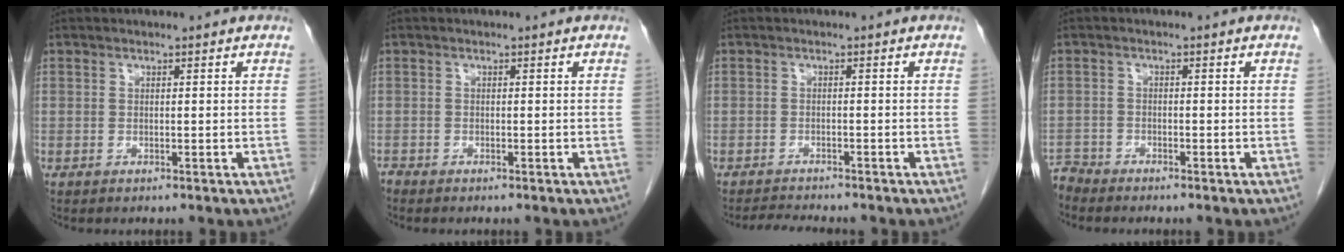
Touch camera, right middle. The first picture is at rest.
{"total": 0.6, "force": [-0.6, 0.0, 0.0], "torque": [-0.005, -0.004, -0.014]}
{"total": 3.7, "force": [-3.6, 0.0, 1.1], "torque": [-0.022, -0.015, -0.055]}
{"total": 2.3, "force": [-2.2, -0.1, -0.6], "torque": [0.014, -0.012, -0.042]}